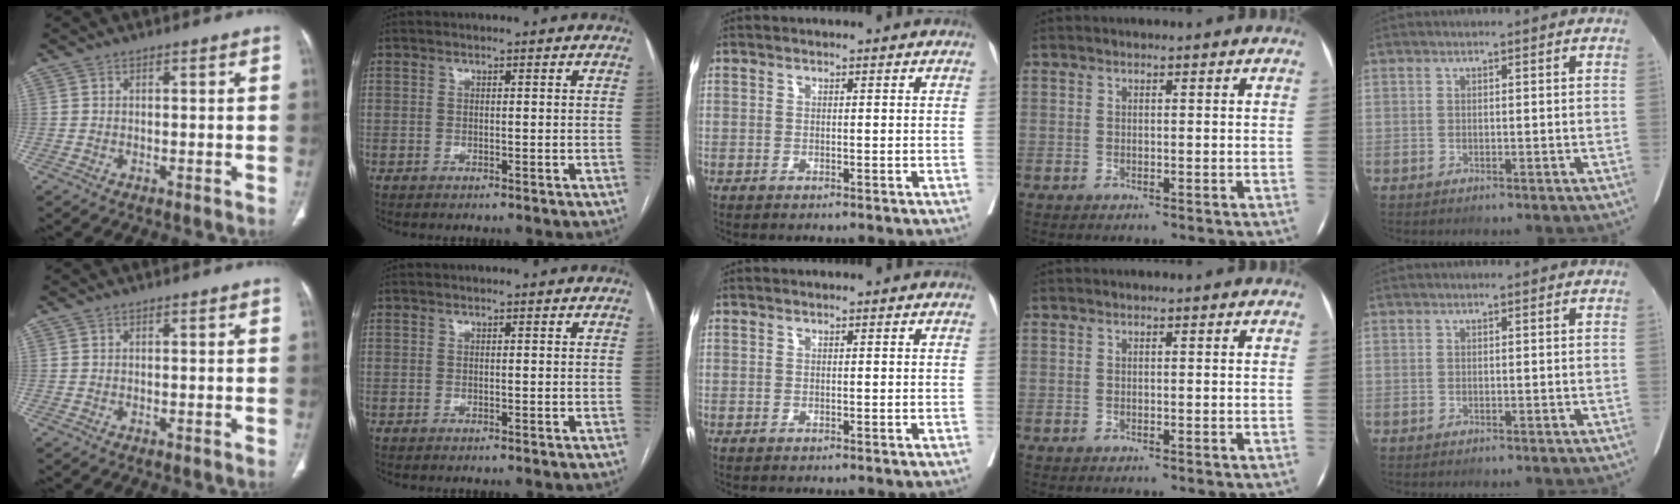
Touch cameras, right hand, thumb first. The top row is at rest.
{}